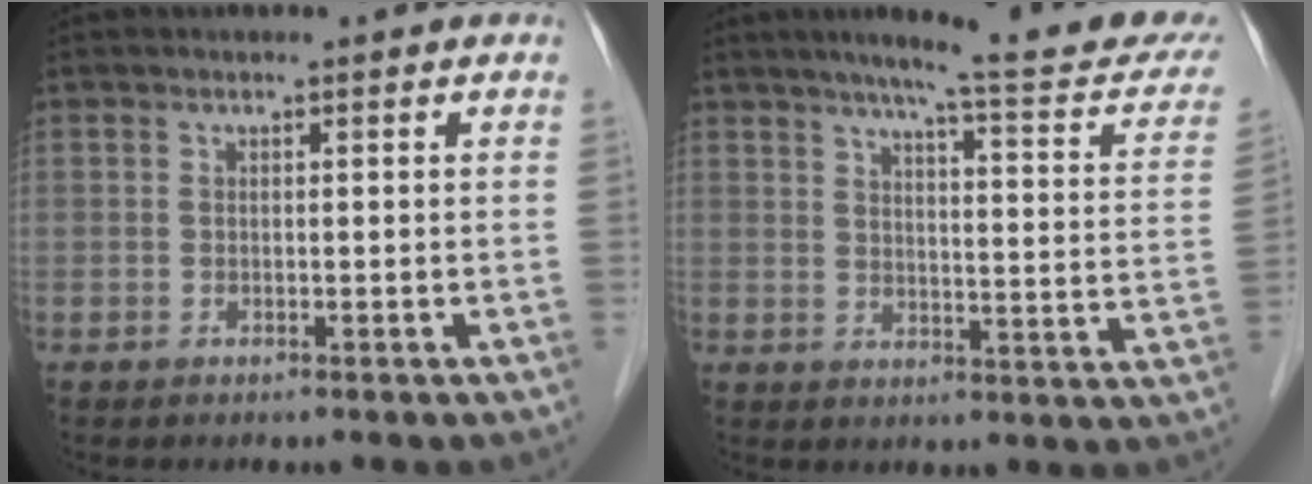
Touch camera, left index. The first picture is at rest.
{"total": 19.0, "force": [15.9, 1.5, 10.4], "torque": [-0.123, -0.020, 0.186]}